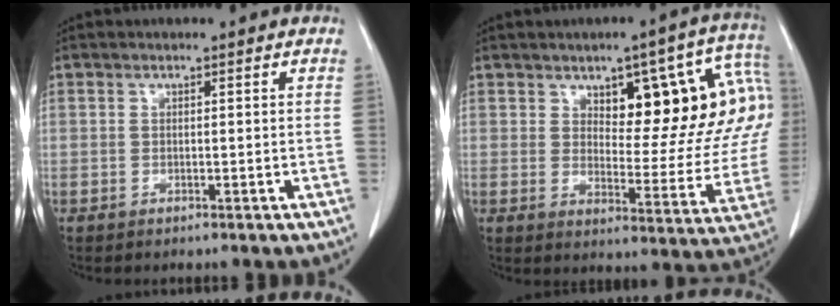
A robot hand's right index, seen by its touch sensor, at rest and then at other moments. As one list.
[{"total": 17.9, "force": [6.2, 6.7, 15.4], "torque": [-0.187, 0.019, 0.084]}]